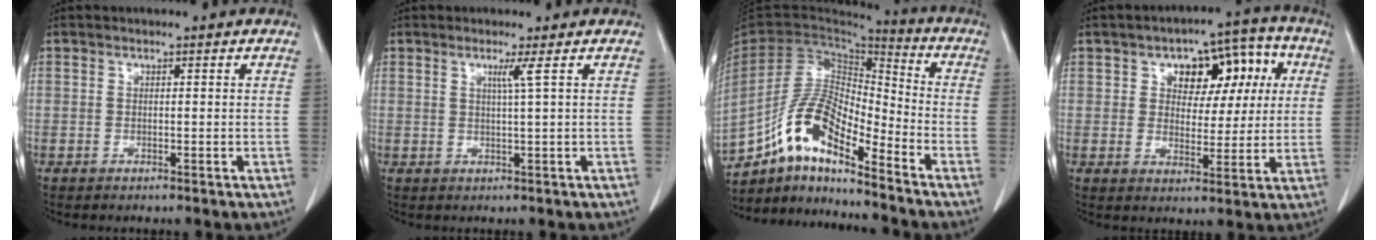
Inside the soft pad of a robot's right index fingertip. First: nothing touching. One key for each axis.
{"total": 2.0, "fx": 0.9, "fy": -0.9, "fz": 1.5, "tx": -0.032, "ty": -0.006, "tz": 0.018}
{"total": 13.1, "fx": -9.3, "fy": 3.3, "fz": 8.6, "tx": -0.173, "ty": 0.025, "tz": -0.171}
{"total": 10.7, "fx": 3.3, "fy": 5.9, "fz": 8.3, "tx": -0.098, "ty": 0.040, "tz": 0.048}